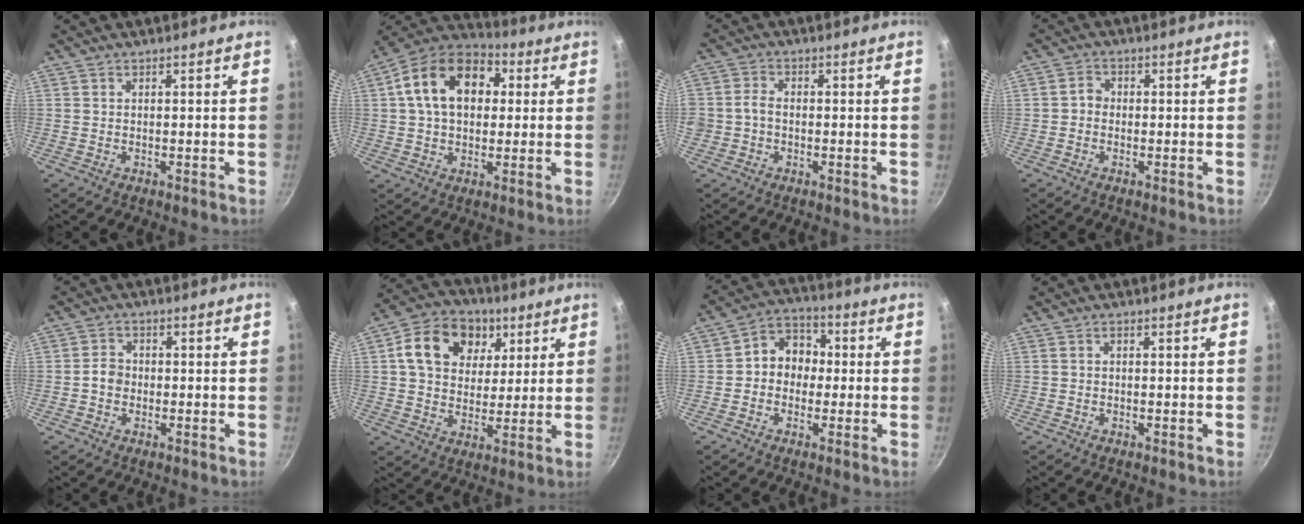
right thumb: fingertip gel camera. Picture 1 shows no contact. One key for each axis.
{"total": 17.1, "fx": 3.6, "fy": 11.9, "fz": 11.7, "tx": -0.170, "ty": 0.027, "tz": 0.042}
{"total": 3.2, "fx": -0.7, "fy": 2.5, "fz": 1.8, "tx": -0.025, "ty": 0.013, "tz": -0.018}
{"total": 2.4, "fx": -0.5, "fy": 2.0, "fz": 1.1, "tx": -0.010, "ty": 0.013, "tz": -0.015}
{"total": 3.2, "fx": -0.7, "fy": 2.7, "fz": 1.5, "tx": -0.012, "ty": 0.017, "tz": -0.016}
{"total": 15.7, "fx": 5.3, "fy": 12.0, "fz": 8.6, "tx": -0.127, "ty": 0.002, "tz": 0.078}
{"total": 8.6, "fx": -0.1, "fy": 7.2, "fz": 4.5, "tx": -0.025, "ty": 0.025, "tz": -0.021}
{"total": 0.5, "fx": -0.1, "fy": 0.4, "fz": 0.3, "tx": -0.007, "ty": 0.006, "tz": 0.000}